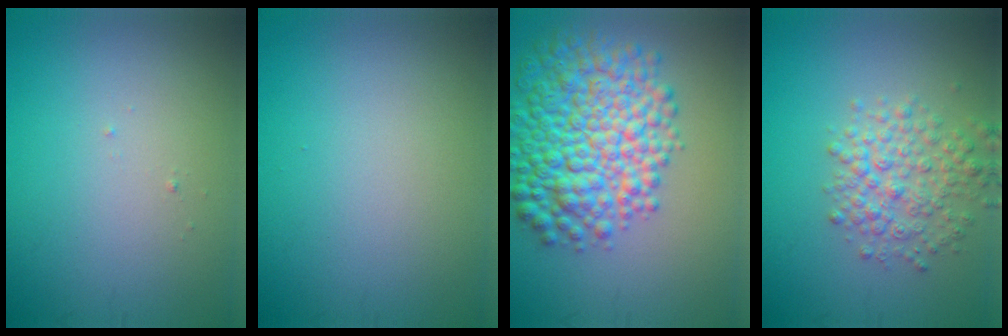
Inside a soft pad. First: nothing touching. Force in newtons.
{"total": 0.0}
{"total": 9.5, "press": 9.5, "slide": 0.2}
{"total": 4.0, "press": 4.0, "slide": 0.2}